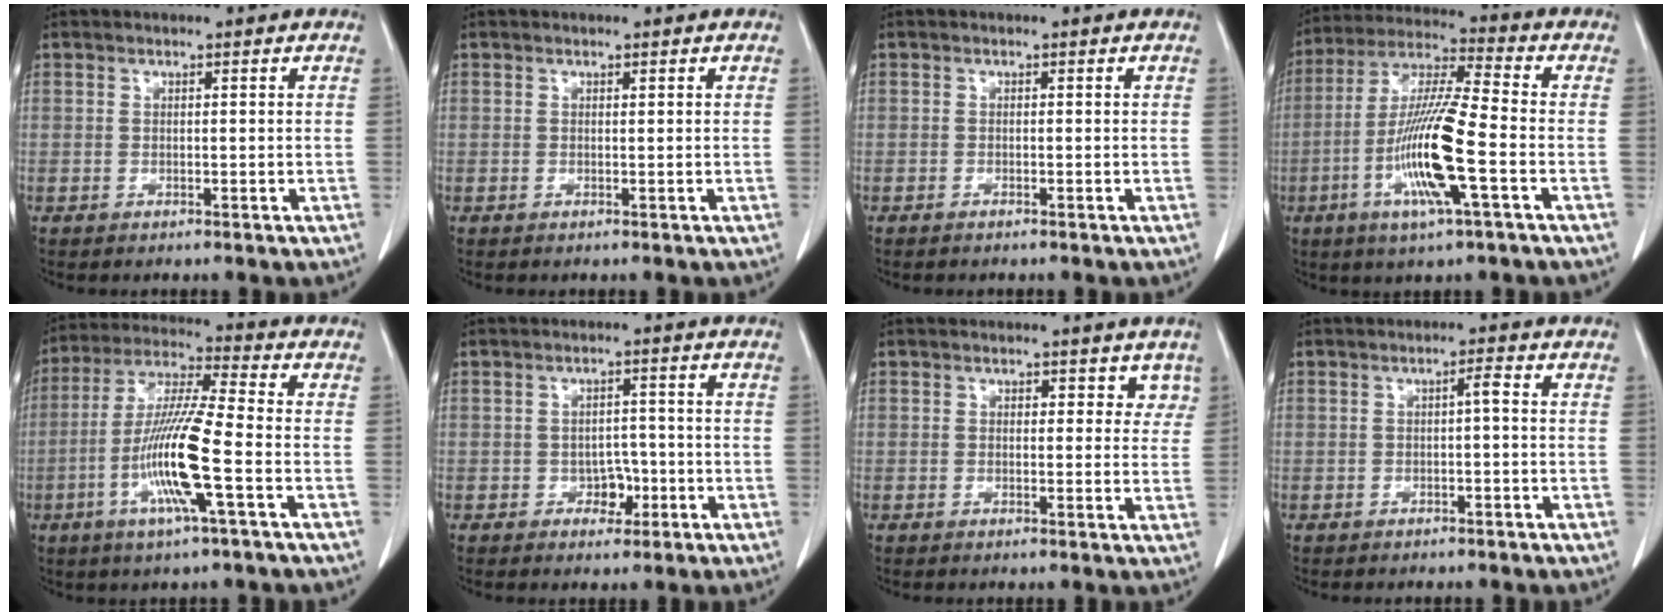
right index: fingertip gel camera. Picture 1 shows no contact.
{"total": 0.0}
{"total": 0.5, "force": [-0.5, 0.0, 0.2], "torque": [-0.010, -0.001, -0.008]}
{"total": 14.3, "force": [-4.2, 0.6, 13.7], "torque": [-0.277, -0.011, -0.084]}
{"total": 13.1, "force": [-3.7, 0.1, 12.5], "torque": [-0.254, -0.009, -0.078]}
{"total": 3.1, "force": [-1.2, 2.2, 1.8], "torque": [-0.019, 0.006, -0.013]}
{"total": 3.2, "force": [2.1, 2.0, 1.2], "torque": [0.012, -0.001, 0.021]}
{"total": 1.5, "force": [-0.1, 0.1, 1.4], "torque": [-0.023, 0.004, 0.000]}